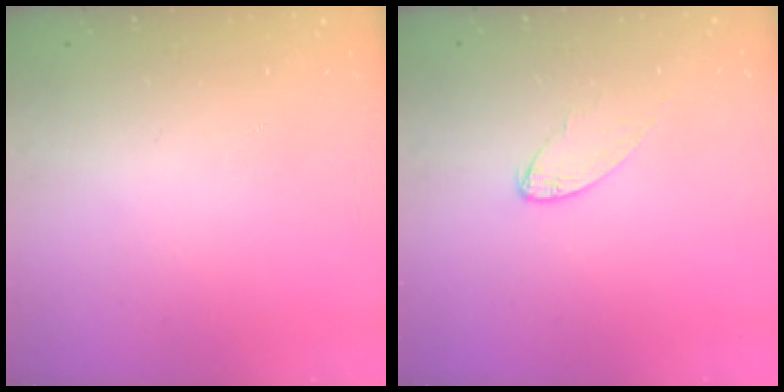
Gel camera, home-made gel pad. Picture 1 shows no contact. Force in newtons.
{"total": 4.3, "press": 4.3, "slide": 0.3}